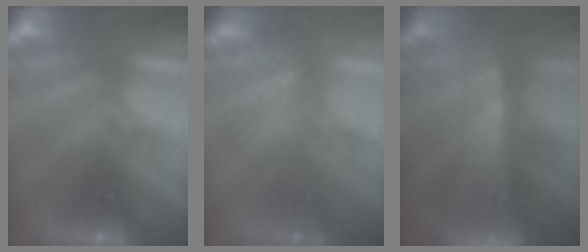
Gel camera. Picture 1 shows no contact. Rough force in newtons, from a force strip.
{"total": 2.8}
{"total": 9.6}